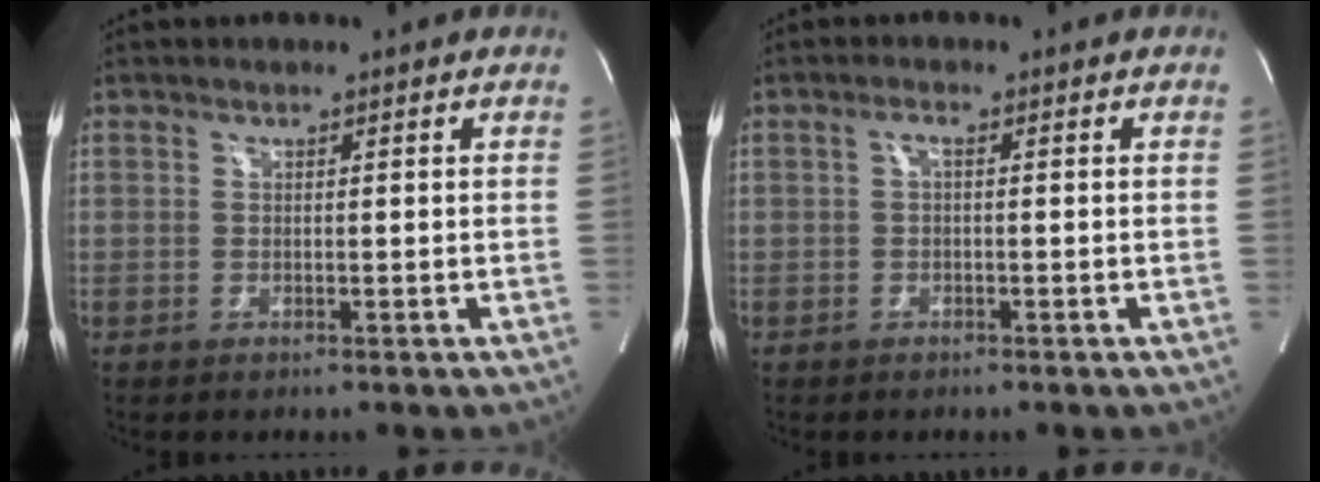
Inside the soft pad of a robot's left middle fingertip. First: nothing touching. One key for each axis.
{"total": 1.1, "fx": 0.0, "fy": 0.3, "fz": 1.1, "tx": -0.020, "ty": 0.003, "tz": -0.001}